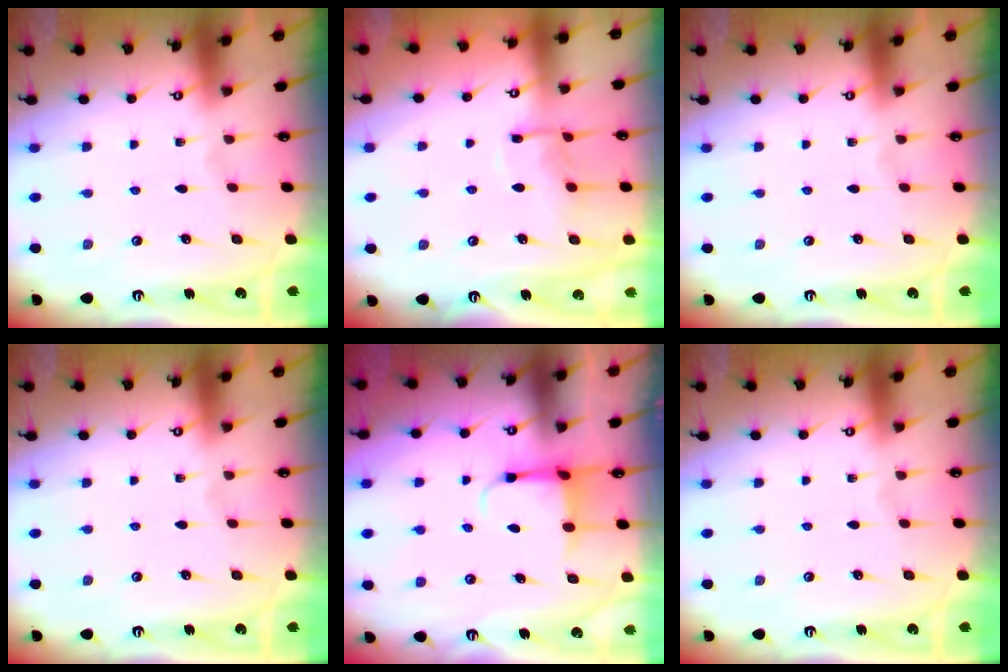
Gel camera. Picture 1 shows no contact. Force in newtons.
{"total": 8.9, "press": 8.9, "slide": 0.9}
{"total": 0.0}
{"total": 0.0}
{"total": 3.9, "press": 3.7, "slide": 1.2}
{"total": 0.0}